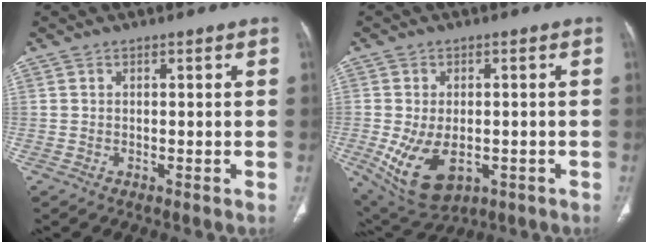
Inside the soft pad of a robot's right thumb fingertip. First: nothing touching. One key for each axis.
{"total": 11.4, "fx": -2.8, "fy": 6.8, "fz": 8.7, "tx": -0.151, "ty": -0.002, "tz": -0.026}